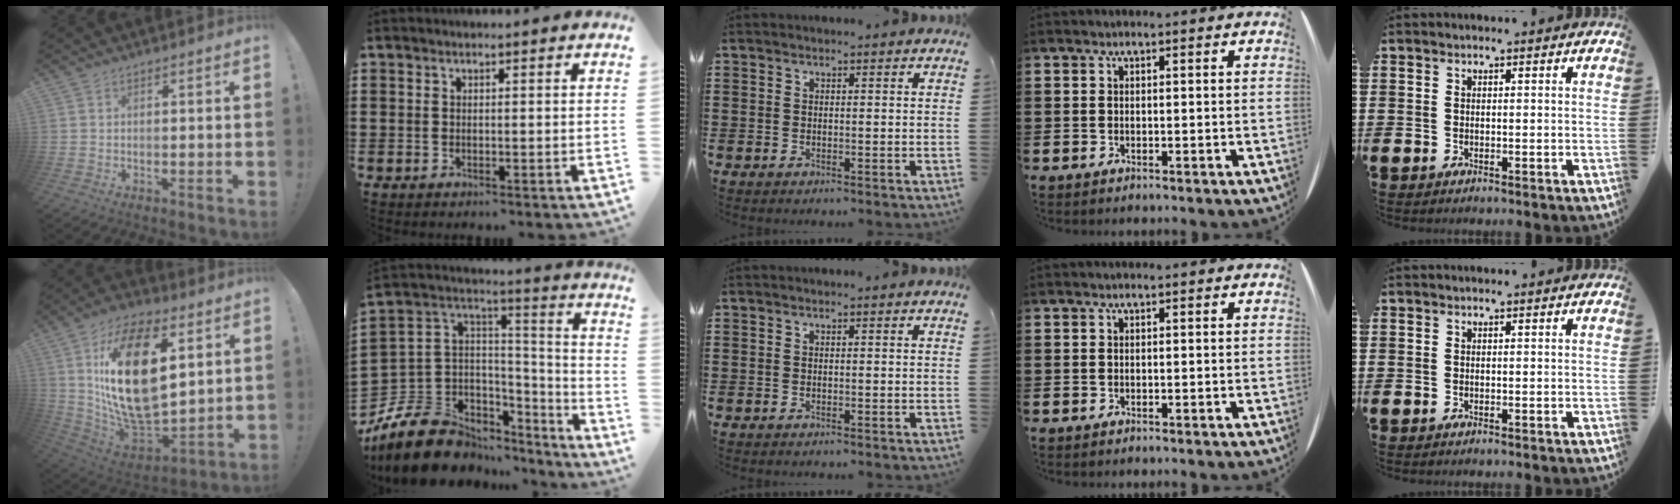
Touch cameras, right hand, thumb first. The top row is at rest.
{"thumb": {"total": 27.2, "force": [7.3, 14.7, 21.7], "torque": [-0.439, -0.036, 0.130]}, "index": {"total": 12.3, "force": [-8.2, 8.1, 4.3], "torque": [-0.123, 0.017, -0.151]}}